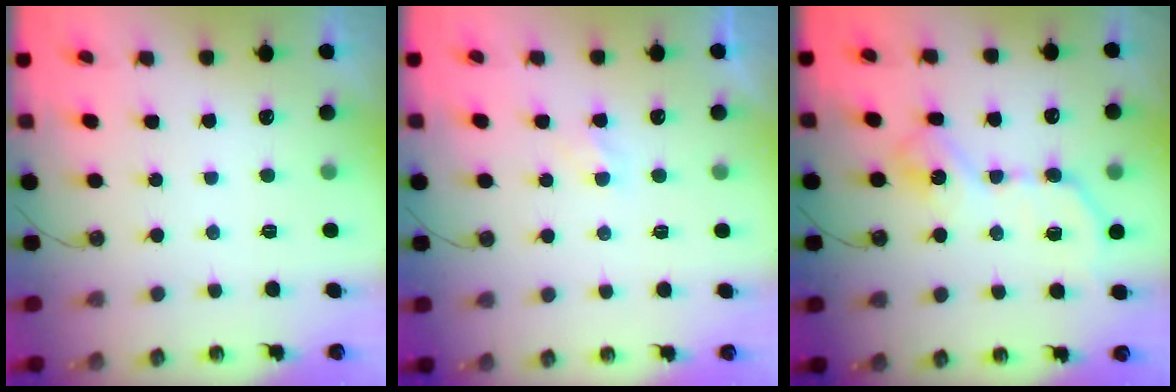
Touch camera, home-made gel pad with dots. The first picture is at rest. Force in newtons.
{"total": 2.1, "press": 2.1, "slide": 0.4}
{"total": 11.8, "press": 11.8, "slide": 0.2}